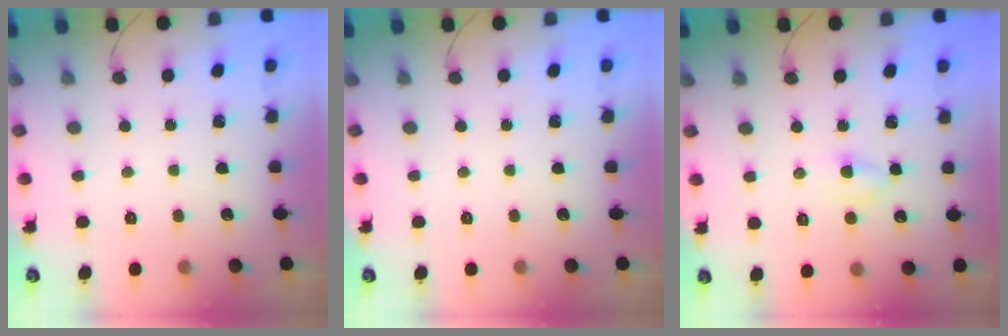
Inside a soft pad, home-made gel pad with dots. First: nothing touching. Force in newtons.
{"total": 0.0}
{"total": 3.6, "press": 3.3, "slide": 1.3}